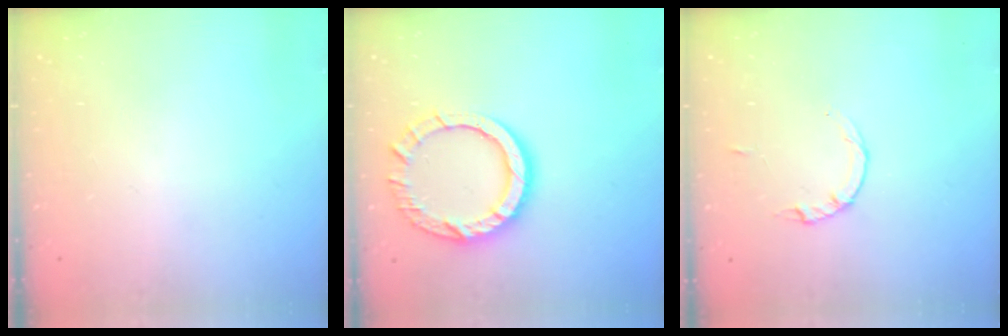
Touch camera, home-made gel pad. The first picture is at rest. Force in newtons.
{"total": 12.9, "press": 12.8, "slide": 1.4}
{"total": 2.2, "press": 2.1, "slide": 0.3}